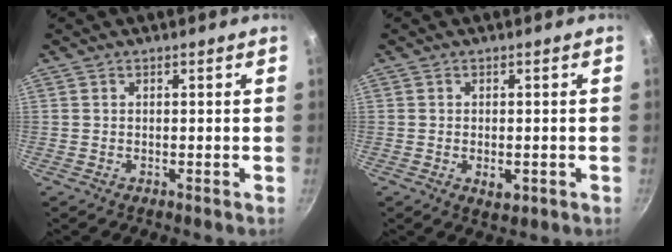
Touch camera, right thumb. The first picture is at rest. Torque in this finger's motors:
{"motor_torque": [-0.21, 0.30, -0.11, -0.01, -0.04]}